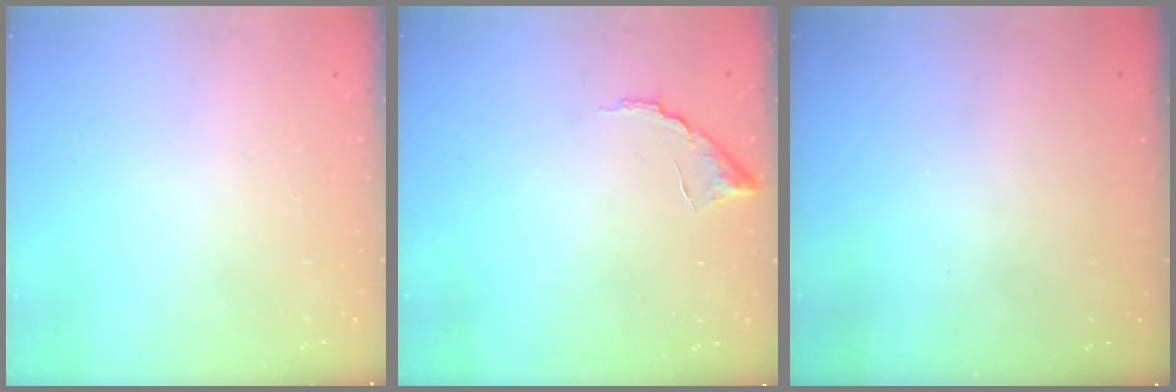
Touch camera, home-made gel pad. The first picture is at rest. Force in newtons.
{"total": 7.3, "press": 7.3, "slide": 0.3}
{"total": 3.0, "press": 3.0, "slide": 0.1}